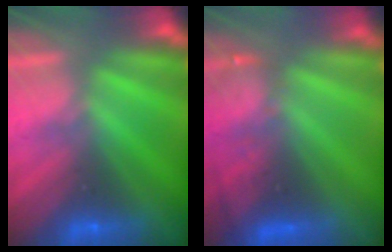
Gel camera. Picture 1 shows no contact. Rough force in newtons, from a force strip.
{"total": 2.9}